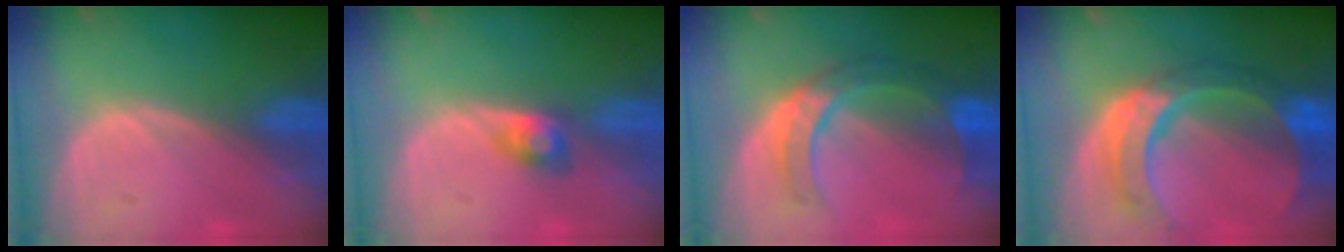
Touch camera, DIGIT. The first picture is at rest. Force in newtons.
{"total": 2.6, "press": 2.5, "slide": 0.7}
{"total": 7.1, "press": 7.0, "slide": 0.9}
{"total": 11.0, "press": 9.2, "slide": 6.0}